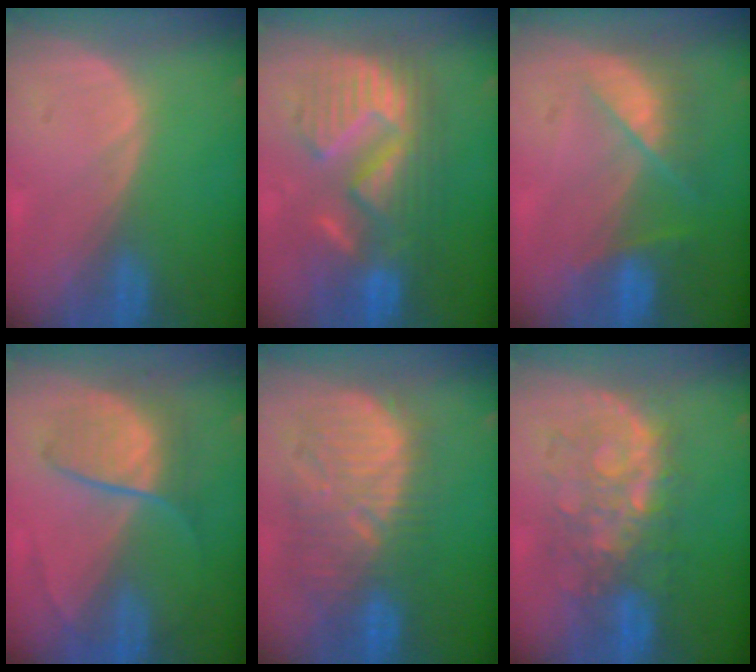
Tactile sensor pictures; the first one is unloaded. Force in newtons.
{"total": 11.5, "press": 11.4, "slide": 1.0}
{"total": 7.3, "press": 6.5, "slide": 3.2}
{"total": 6.4, "press": 6.4, "slide": 0.7}
{"total": 11.7, "press": 11.1, "slide": 3.8}
{"total": 8.6, "press": 8.3, "slide": 2.1}